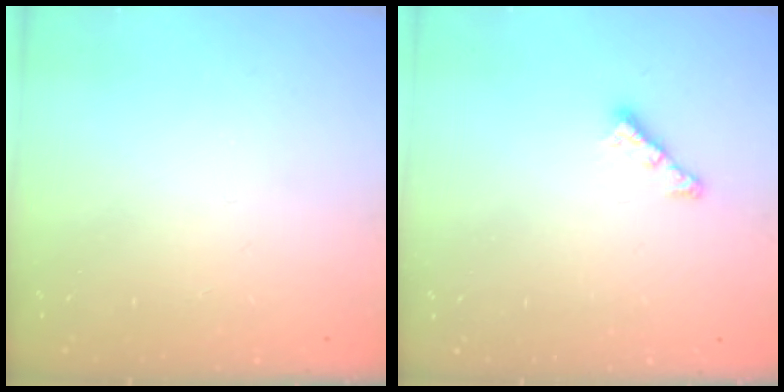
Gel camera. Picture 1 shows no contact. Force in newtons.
{"total": 4.5, "press": 4.4, "slide": 0.7}